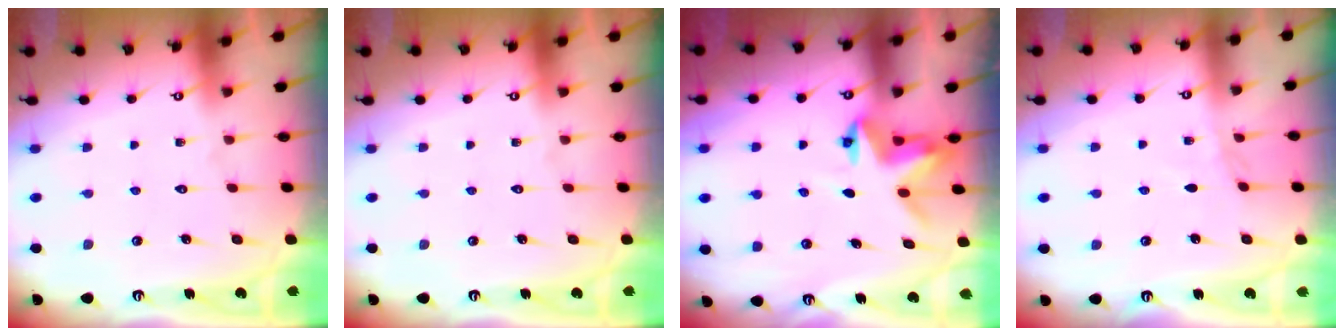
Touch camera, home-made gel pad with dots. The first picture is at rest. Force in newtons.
{"total": 0.0}
{"total": 3.9, "press": 3.9, "slide": 0.4}
{"total": 3.1, "press": 3.0, "slide": 0.5}